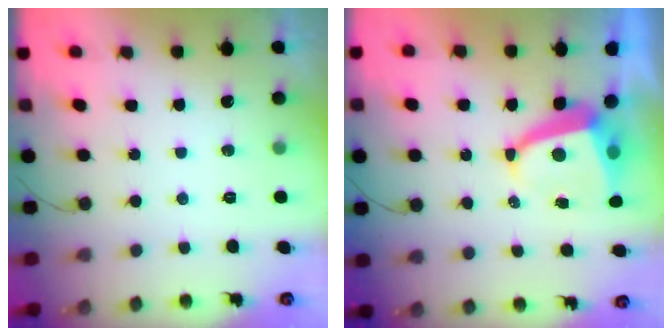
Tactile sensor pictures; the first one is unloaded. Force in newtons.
{"total": 6.7, "press": 6.7, "slide": 0.9}